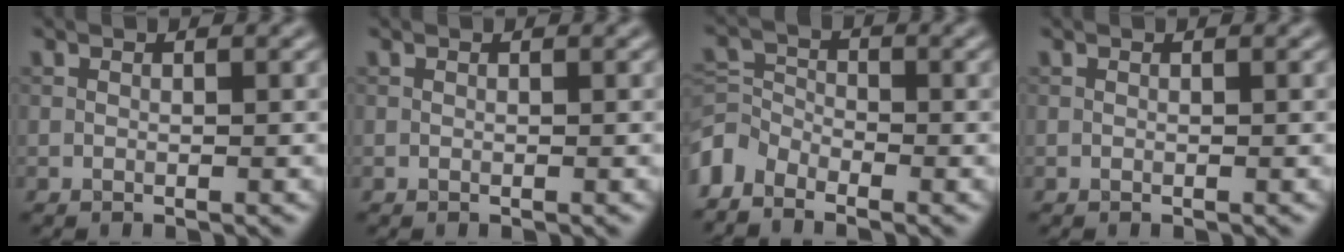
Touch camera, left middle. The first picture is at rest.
{"total": 0.0}
{"total": 3.5, "force": [-2.9, 1.6, 0.9], "torque": [-0.020, -0.002, -0.074]}
{"total": 0.0}